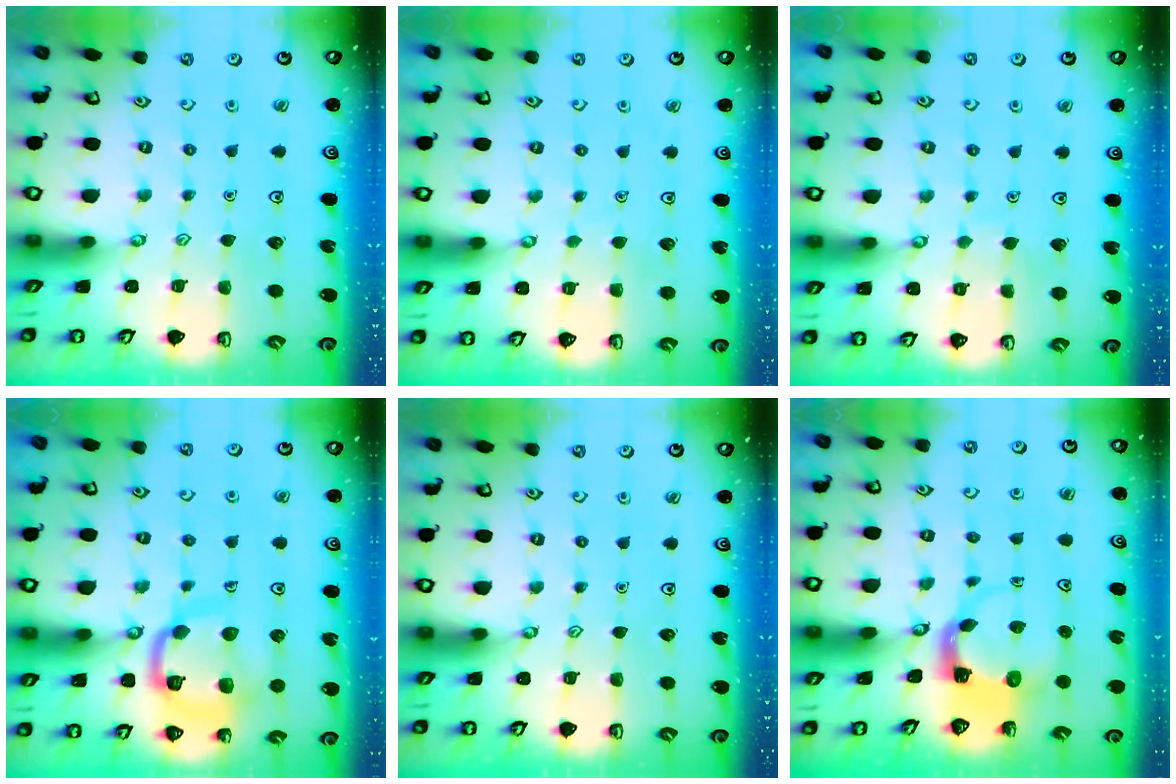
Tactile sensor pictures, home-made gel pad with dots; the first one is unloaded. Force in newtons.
{"total": 1.4, "press": 1.4, "slide": 0.1}
{"total": 2.7, "press": 2.7, "slide": 0.1}
{"total": 14.4, "press": 14.4, "slide": 1.5}
{"total": 0.0}
{"total": 3.7, "press": 3.7, "slide": 0.7}